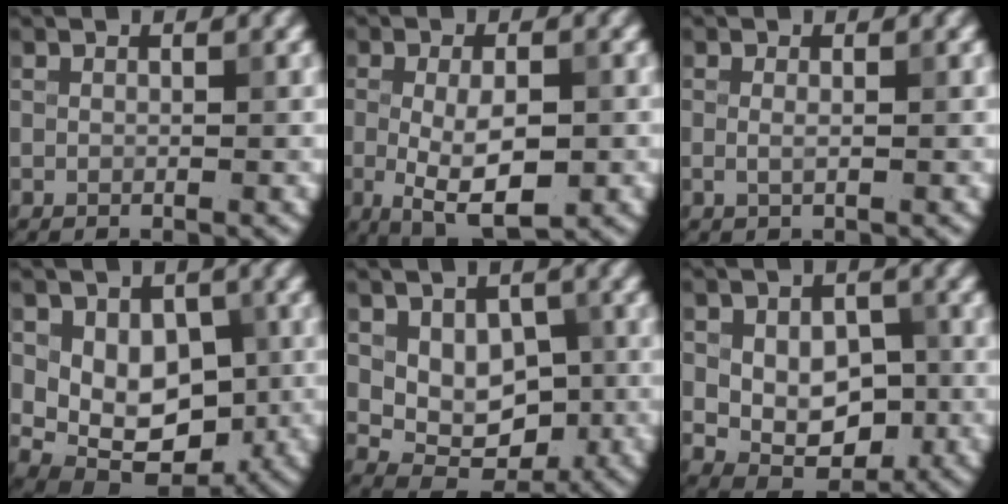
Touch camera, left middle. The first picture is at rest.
{"total": 6.2, "force": [-1.2, 2.5, 5.5], "torque": [-0.103, -0.013, -0.017]}
{"total": 0.8, "force": [0.0, 0.2, 0.8], "torque": [-0.017, -0.003, -0.001]}
{"total": 7.1, "force": [0.1, 5.2, 4.8], "torque": [-0.070, -0.017, 0.011]}
{"total": 5.5, "force": [0.3, 3.9, 3.9], "torque": [-0.056, -0.010, 0.011]}
{"total": 6.7, "force": [-0.5, 4.6, 4.9], "torque": [-0.083, -0.011, -0.004]}